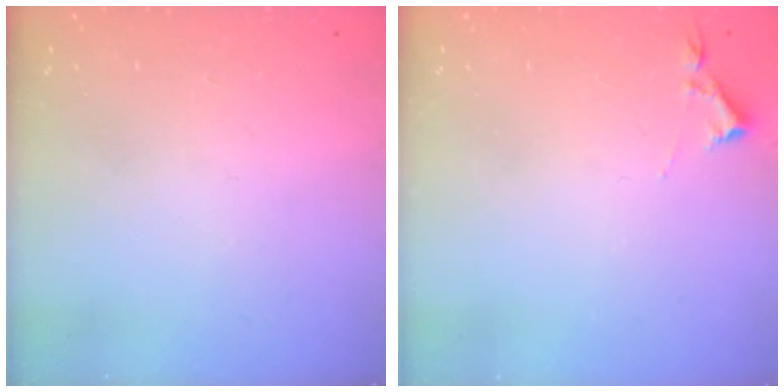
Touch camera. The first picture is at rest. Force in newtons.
{"total": 2.9, "press": 2.9, "slide": 0.5}